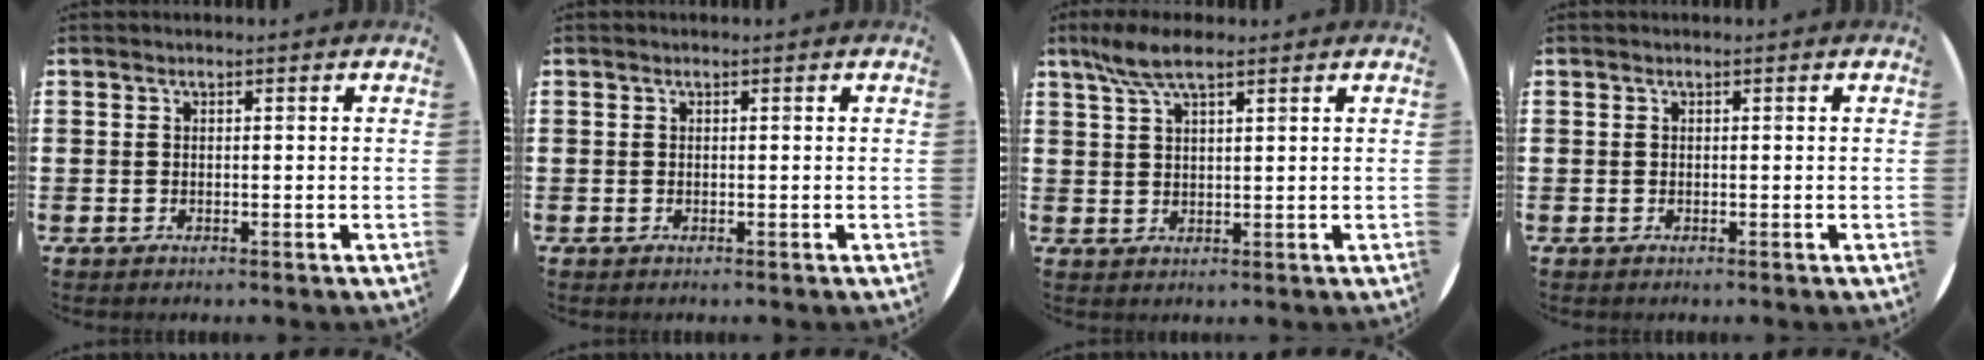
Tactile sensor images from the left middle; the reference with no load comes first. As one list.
[{"total": 0.0}, {"total": 5.2, "force": [3.7, 1.4, 3.4], "torque": [-0.076, 0.003, 0.067]}, {"total": 0.0}]